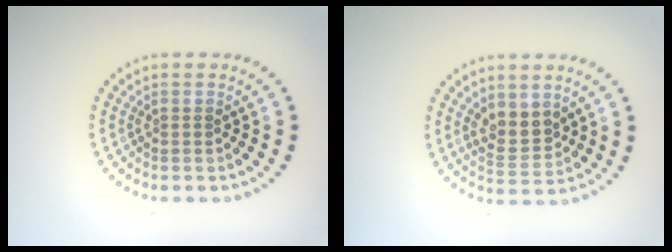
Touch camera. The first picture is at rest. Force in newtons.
{"total": 2.8, "press": 2.6, "slide": 1.0}